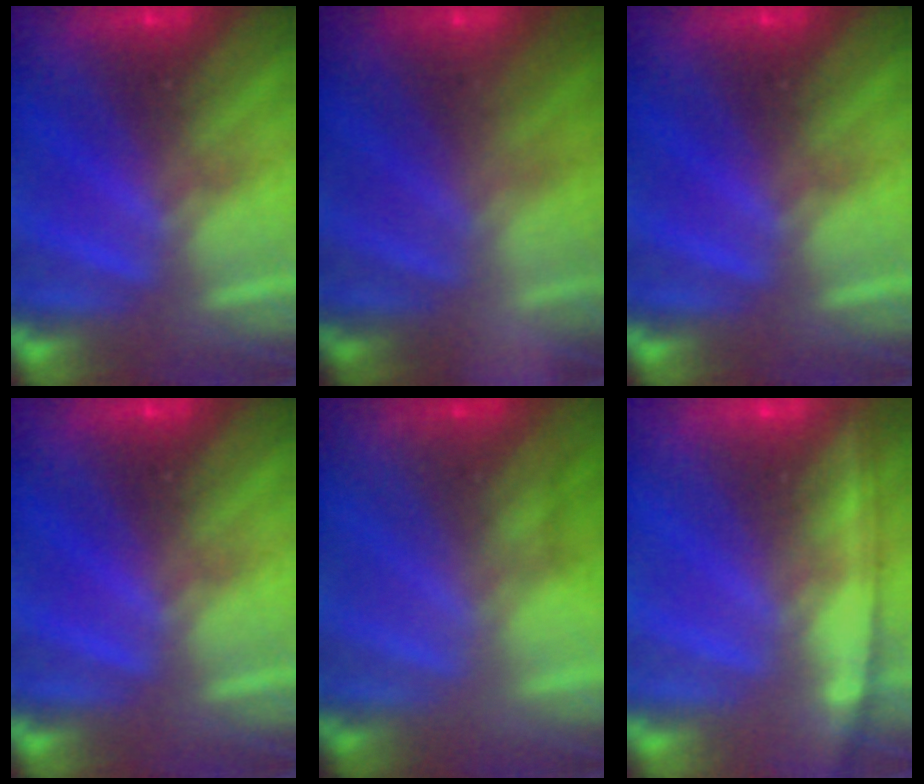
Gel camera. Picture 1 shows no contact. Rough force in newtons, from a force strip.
{"total": 2.1}
{"total": 0.0}
{"total": 0.0}
{"total": 1.7}
{"total": 1.3}